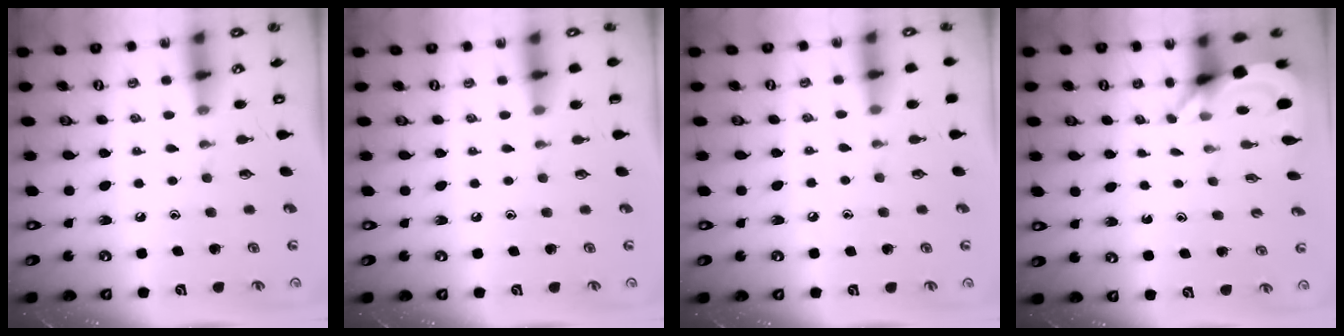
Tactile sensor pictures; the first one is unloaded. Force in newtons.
{"total": 0.0}
{"total": 3.6, "press": 3.5, "slide": 0.6}
{"total": 3.5, "press": 3.5, "slide": 0.2}